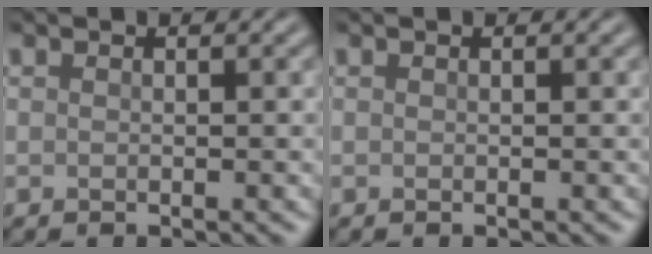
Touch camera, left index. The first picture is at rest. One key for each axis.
{"total": 0.0}